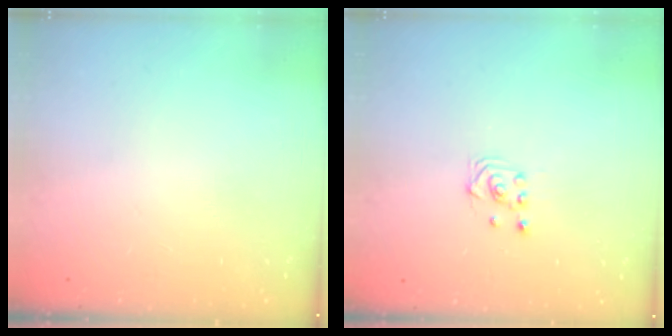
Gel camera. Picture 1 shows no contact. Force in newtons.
{"total": 2.9, "press": 2.6, "slide": 1.4}